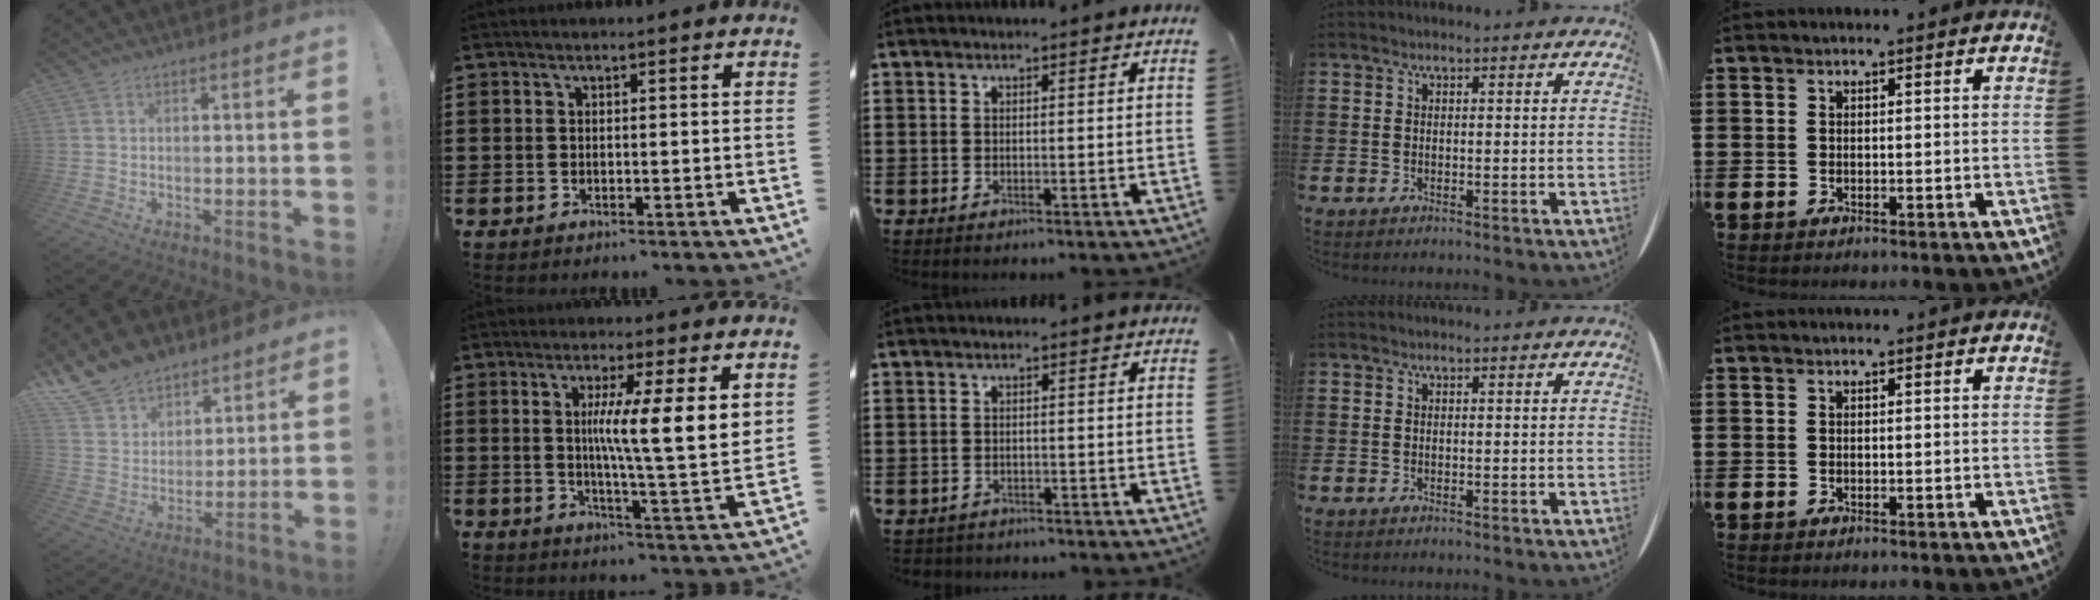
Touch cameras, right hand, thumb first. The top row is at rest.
{"thumb": {"total": 12.9, "force": [10.4, 7.2, 2.5], "torque": [-0.059, -0.079, 0.203]}, "index": {"total": 8.5, "force": [3.2, 0.0, 7.9], "torque": [-0.143, -0.022, 0.047]}, "middle": {"total": 1.2, "force": [-1.2, 0.2, -0.2], "torque": [-0.001, 0.002, -0.027]}}